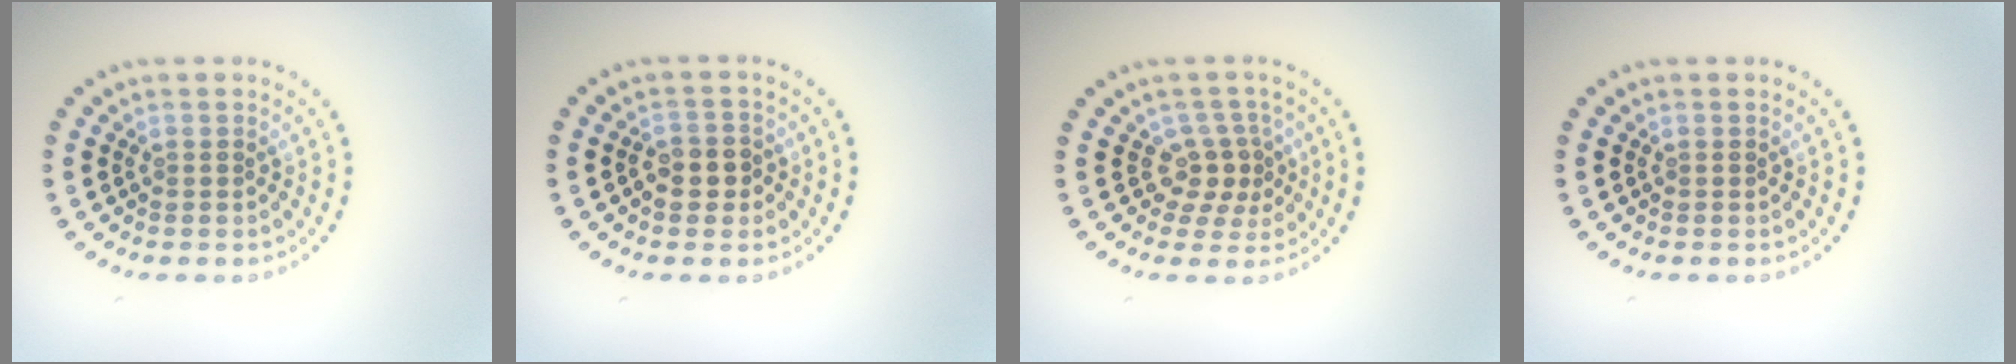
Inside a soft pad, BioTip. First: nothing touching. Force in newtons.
{"total": 2.0, "press": 1.9, "slide": 0.4}
{"total": 2.5, "press": 1.8, "slide": 1.7}
{"total": 0.0}